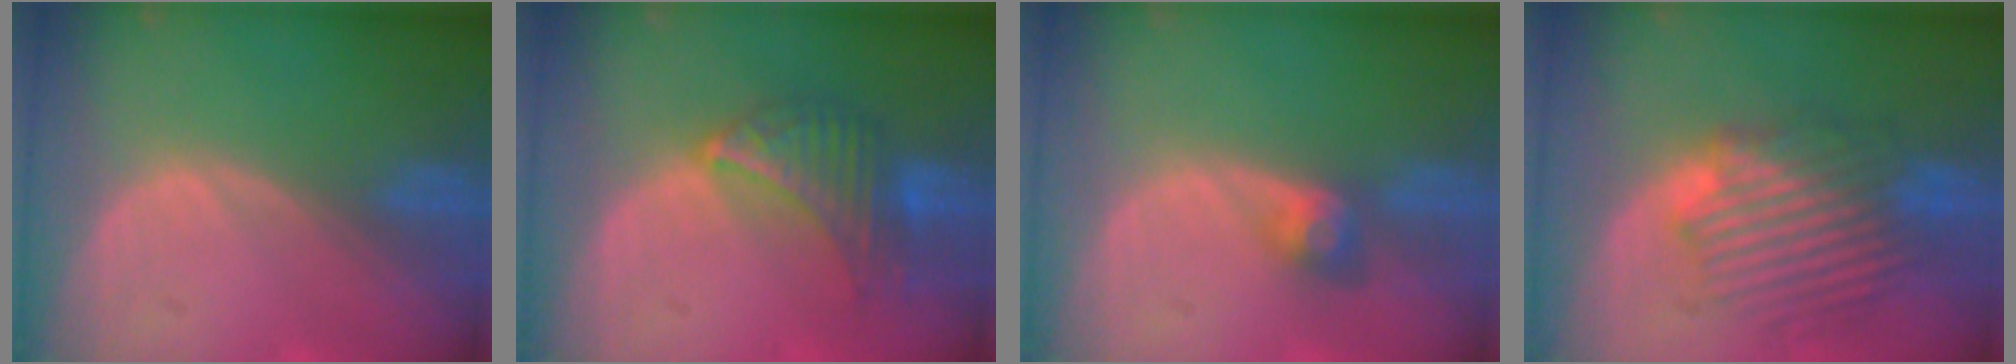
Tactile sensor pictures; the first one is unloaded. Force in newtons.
{"total": 6.7, "press": 6.5, "slide": 1.3}
{"total": 3.0, "press": 2.6, "slide": 1.4}
{"total": 8.6, "press": 8.5, "slide": 1.5}